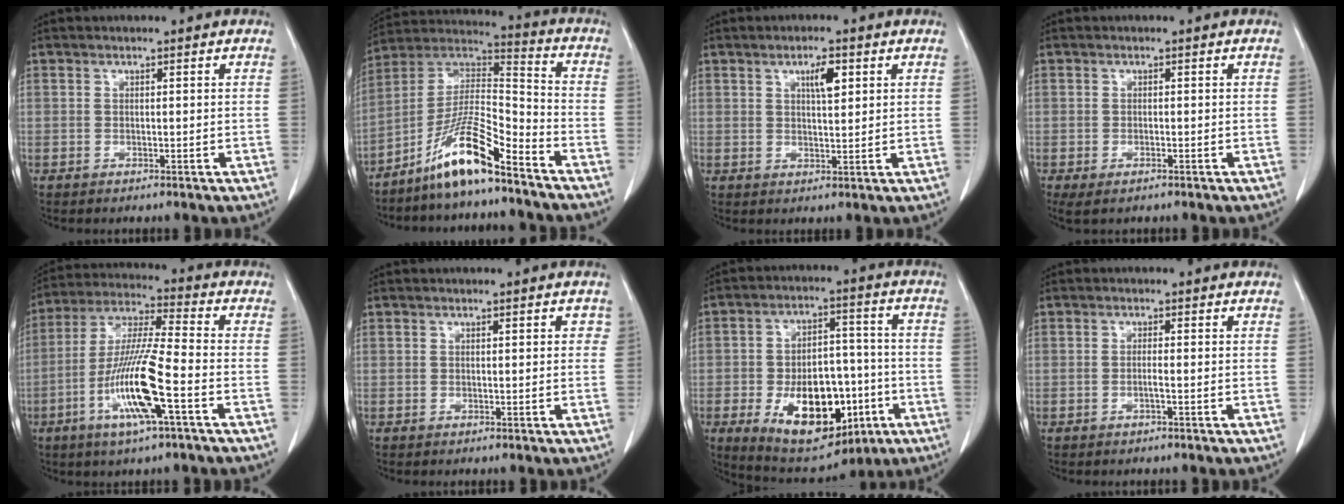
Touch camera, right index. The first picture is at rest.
{"total": 13.1, "force": [-9.1, 1.2, 9.4], "torque": [-0.182, 0.008, -0.171]}
{"total": 3.7, "force": [1.7, 0.9, 3.2], "torque": [-0.054, -0.001, 0.028]}
{"total": 2.7, "force": [-1.7, 0.9, 1.9], "torque": [-0.035, -0.007, -0.022]}
{"total": 13.8, "force": [-4.9, 0.6, 12.9], "torque": [-0.262, -0.009, -0.095]}
{"total": 1.3, "force": [0.4, 0.6, 1.0], "torque": [-0.008, 0.004, 0.004]}
{"total": 17.6, "force": [-6.2, 9.6, 13.4], "torque": [-0.222, 0.015, -0.080]}
{"total": 1.1, "force": [-0.4, -0.1, 1.0], "torque": [-0.019, 0.000, -0.008]}